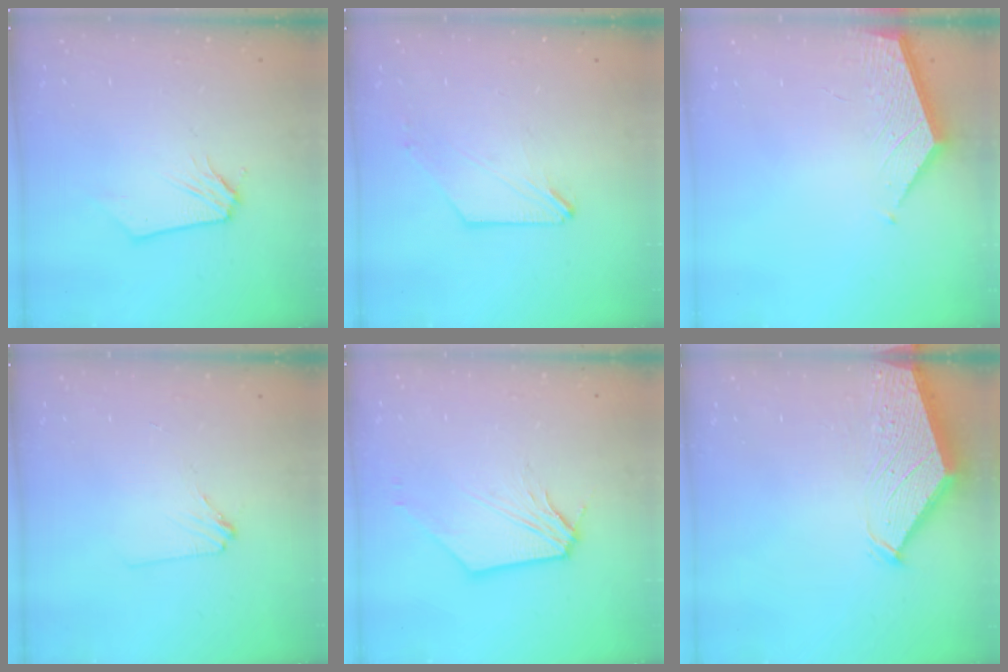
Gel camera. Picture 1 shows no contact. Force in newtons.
{"total": 0.0}
{"total": 2.1, "press": 2.1, "slide": 0.2}
{"total": 2.3, "press": 2.3, "slide": 0.2}
{"total": 4.4, "press": 4.3, "slide": 0.8}
{"total": 3.1, "press": 3.0, "slide": 0.5}